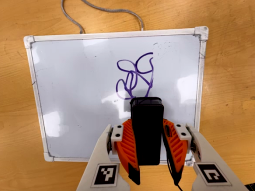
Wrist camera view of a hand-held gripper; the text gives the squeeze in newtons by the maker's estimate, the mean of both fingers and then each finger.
{"total": 6.8, "left": 5.3, "right": 8.4}